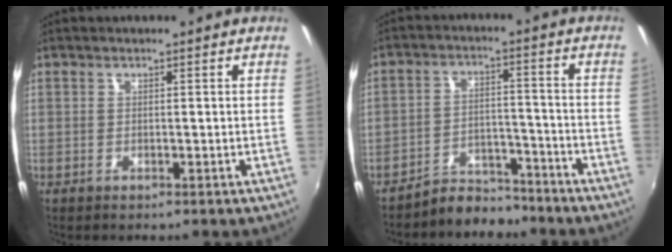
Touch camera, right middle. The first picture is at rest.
{"total": 7.1, "force": [-6.6, 2.5, 0.5], "torque": [-0.020, 0.019, -0.102]}